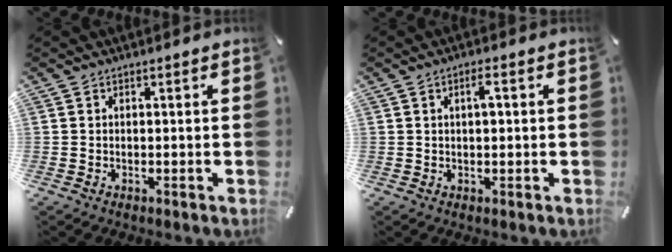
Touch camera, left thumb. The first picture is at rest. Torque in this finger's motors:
{"motor_torque": [-0.11, -0.02, -0.02, 0.00, 0.01]}